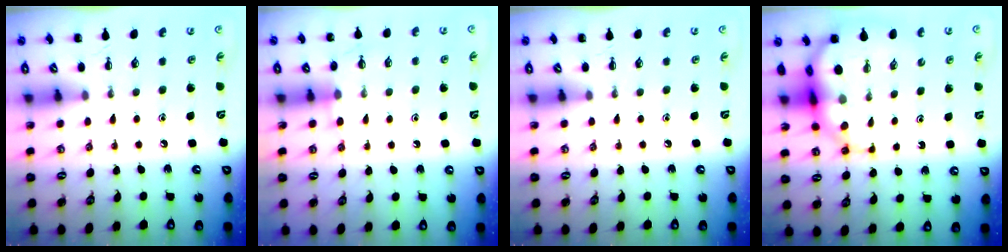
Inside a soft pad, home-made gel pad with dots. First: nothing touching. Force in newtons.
{"total": 7.9, "press": 7.8, "slide": 1.5}
{"total": 0.0}
{"total": 7.9, "press": 7.6, "slide": 2.1}